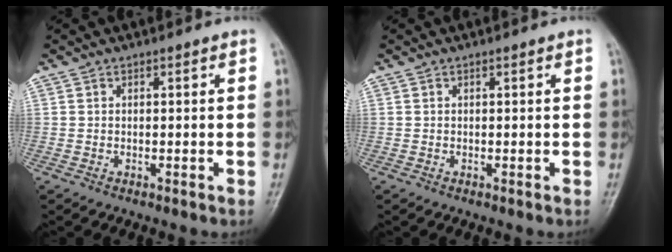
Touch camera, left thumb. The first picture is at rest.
{"total": 0.0}